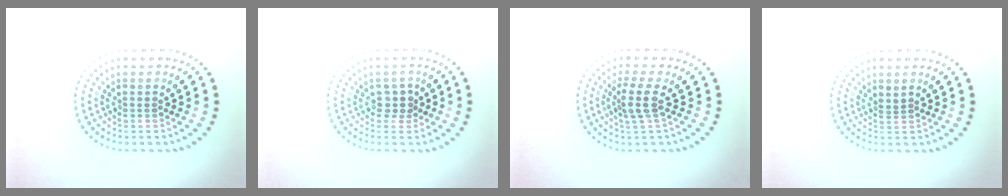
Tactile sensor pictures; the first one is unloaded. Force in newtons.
{"total": 1.5, "press": 1.2, "slide": 0.9}
{"total": 2.5, "press": 2.0, "slide": 1.5}
{"total": 0.6, "press": 0.3, "slide": 0.5}